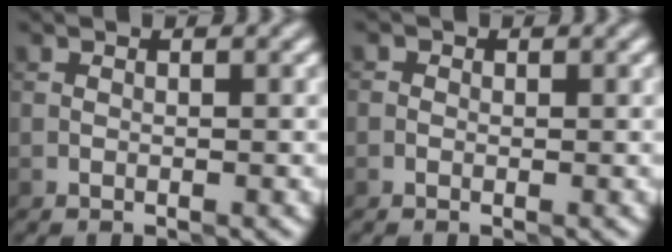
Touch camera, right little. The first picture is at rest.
{"total": 0.6, "force": [0.1, 0.5, 0.2], "torque": [-0.001, -0.003, -0.008]}